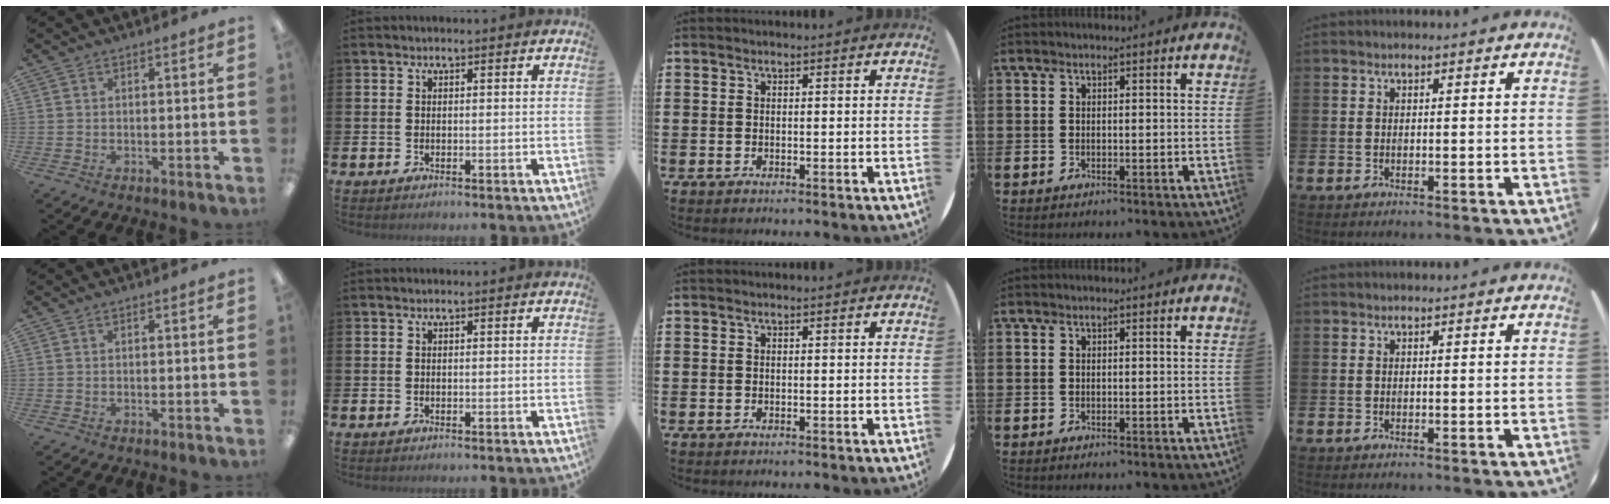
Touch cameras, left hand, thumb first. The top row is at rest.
{}